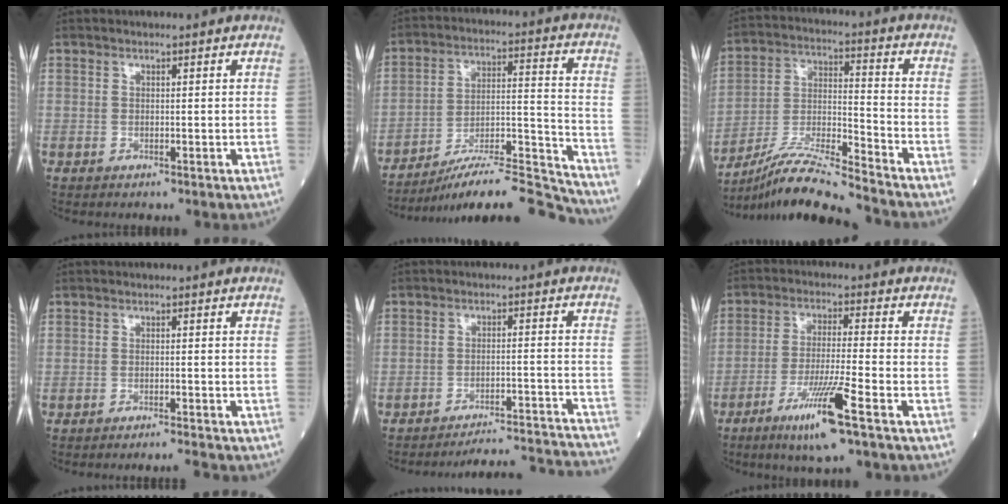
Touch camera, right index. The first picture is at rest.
{"total": 16.7, "force": [-15.9, -0.1, 5.3], "torque": [-0.082, 0.030, -0.255]}
{"total": 13.1, "force": [-12.0, -1.2, 5.1], "torque": [-0.096, -0.002, -0.218]}
{"total": 2.5, "force": [-2.3, -0.9, 0.4], "torque": [-0.005, -0.008, -0.031]}
{"total": 15.1, "force": [-15.0, -1.8, 1.3], "torque": [0.010, 0.004, -0.190]}
{"total": 9.6, "force": [-5.3, -0.6, 8.0], "torque": [-0.153, -0.022, -0.096]}